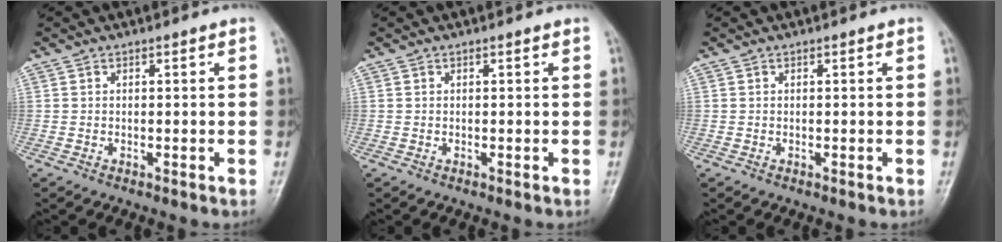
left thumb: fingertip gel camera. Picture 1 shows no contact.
{"total": 0.0}
{"total": 0.0}